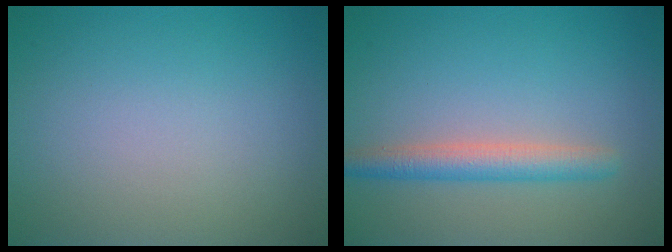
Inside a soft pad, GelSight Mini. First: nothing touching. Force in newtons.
{"total": 3.0, "press": 3.0, "slide": 0.1}